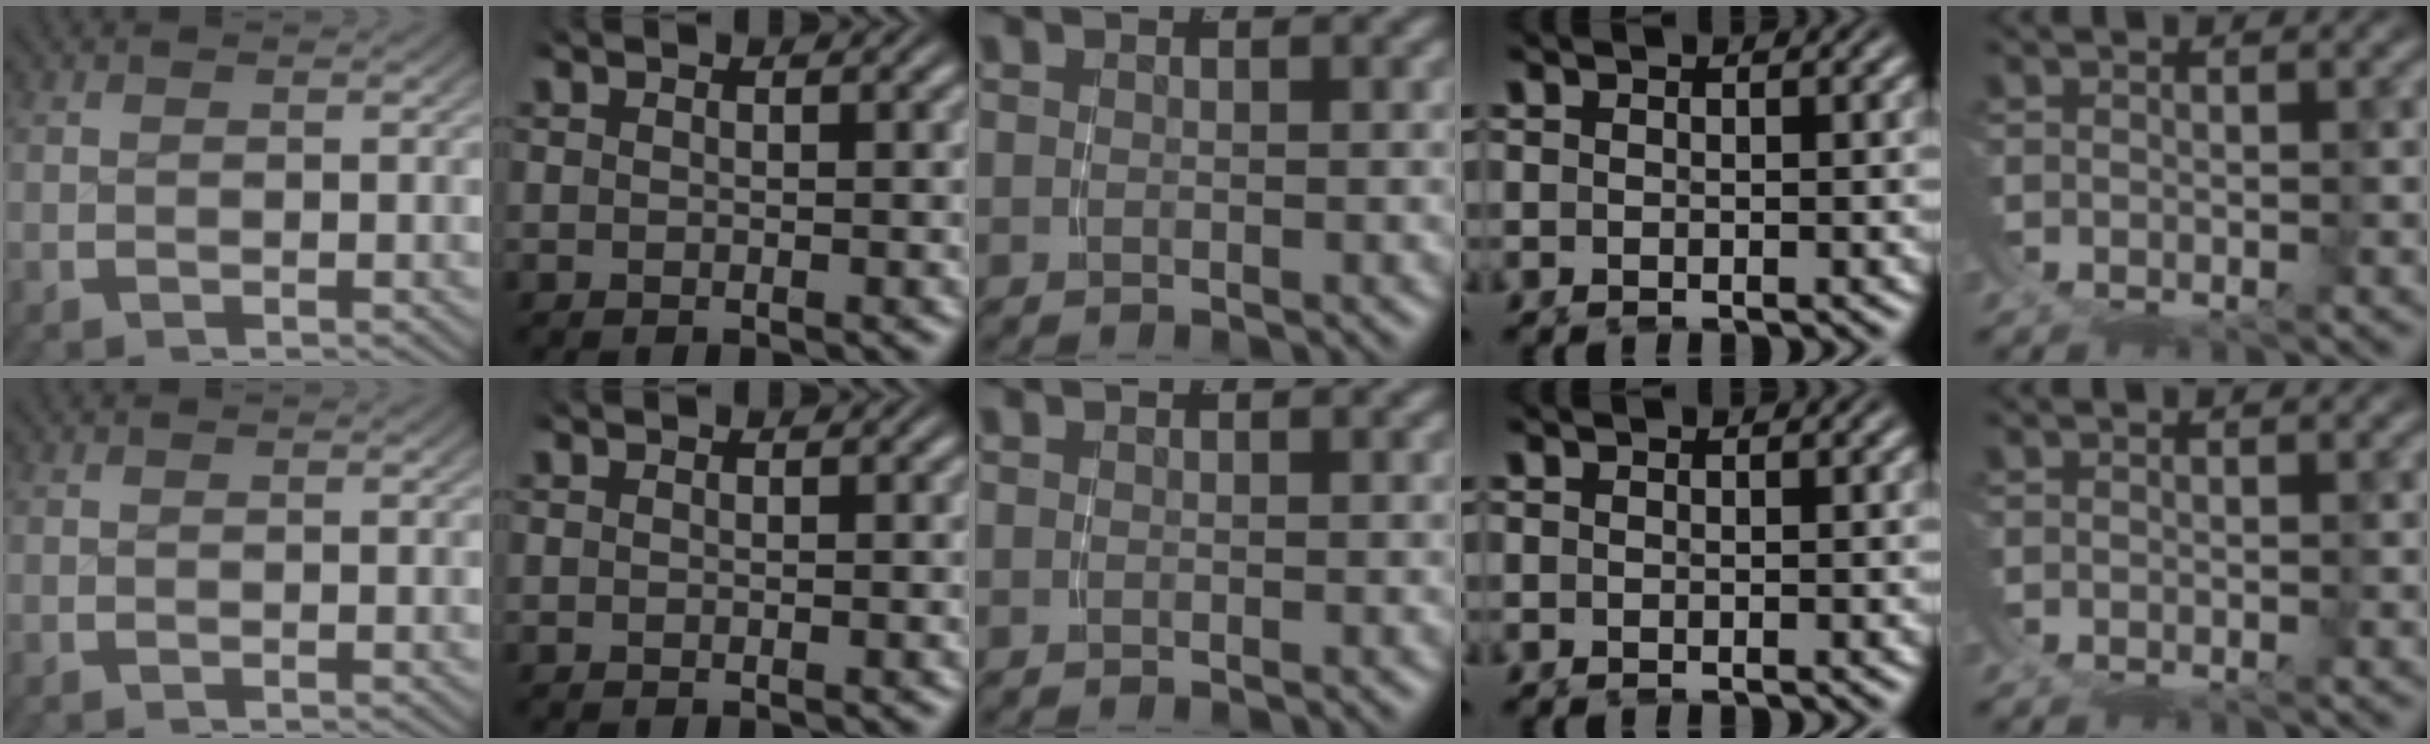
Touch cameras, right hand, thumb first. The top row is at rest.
{}